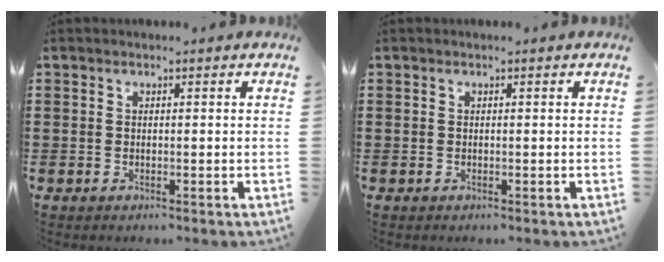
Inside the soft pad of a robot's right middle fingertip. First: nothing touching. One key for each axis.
{"total": 0.0}